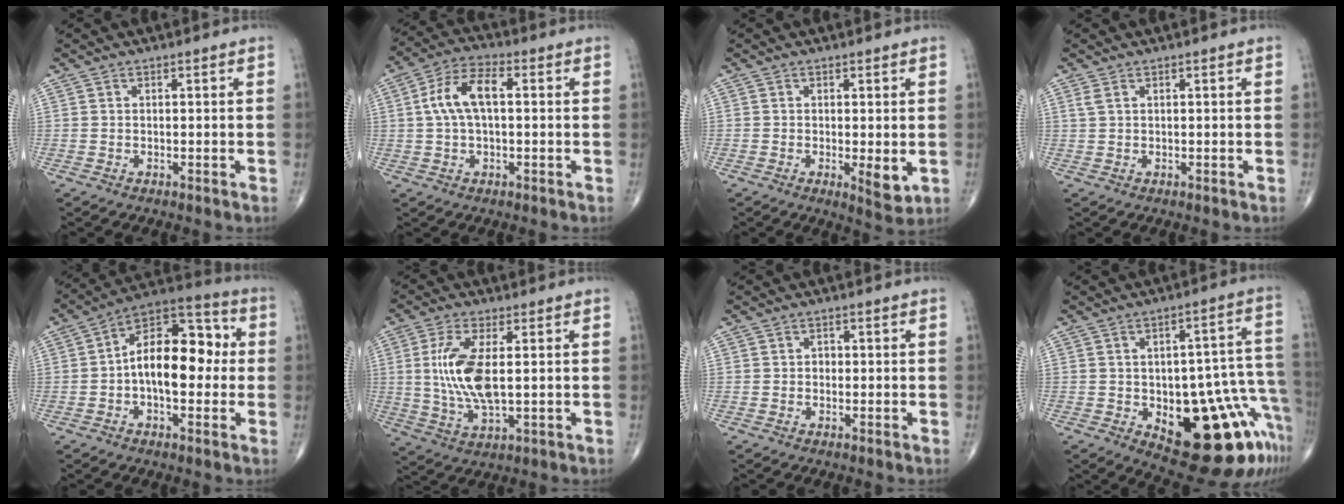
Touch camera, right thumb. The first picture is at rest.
{"total": 8.9, "force": [1.0, 4.4, 7.7], "torque": [-0.157, 0.027, 0.014]}
{"total": 4.1, "force": [-0.5, 1.3, 3.8], "torque": [-0.056, -0.013, -0.007]}
{"total": 1.1, "force": [0.6, 0.5, 0.8], "torque": [-0.025, 0.011, 0.018]}
{"total": 15.6, "force": [-0.1, 8.7, 13.0], "torque": [-0.178, 0.043, -0.015]}
{"total": 10.7, "force": [1.1, 4.1, 9.9], "torque": [-0.216, -0.012, 0.027]}
{"total": 1.0, "force": [-0.1, 0.9, 0.5], "torque": [-0.002, 0.004, -0.006]}
{"total": 22.0, "force": [-8.0, 9.7, 18.1], "torque": [-0.145, 0.059, -0.084]}